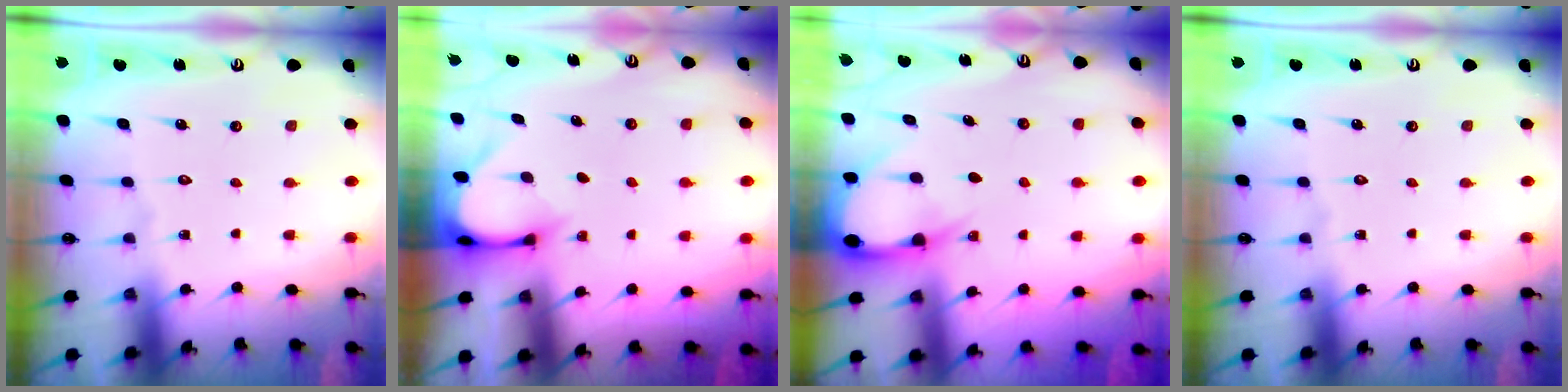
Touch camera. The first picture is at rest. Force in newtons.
{"total": 3.4, "press": 3.4, "slide": 0.3}
{"total": 4.5, "press": 4.5, "slide": 0.5}
{"total": 0.0}